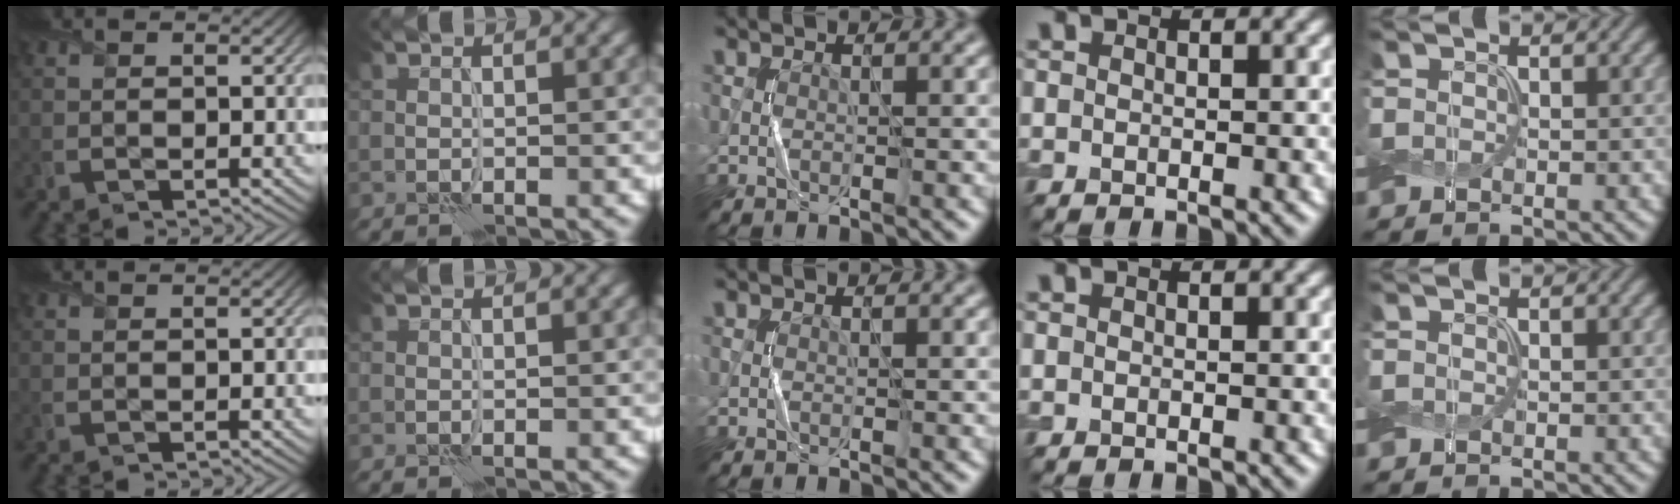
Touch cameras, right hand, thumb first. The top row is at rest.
{}